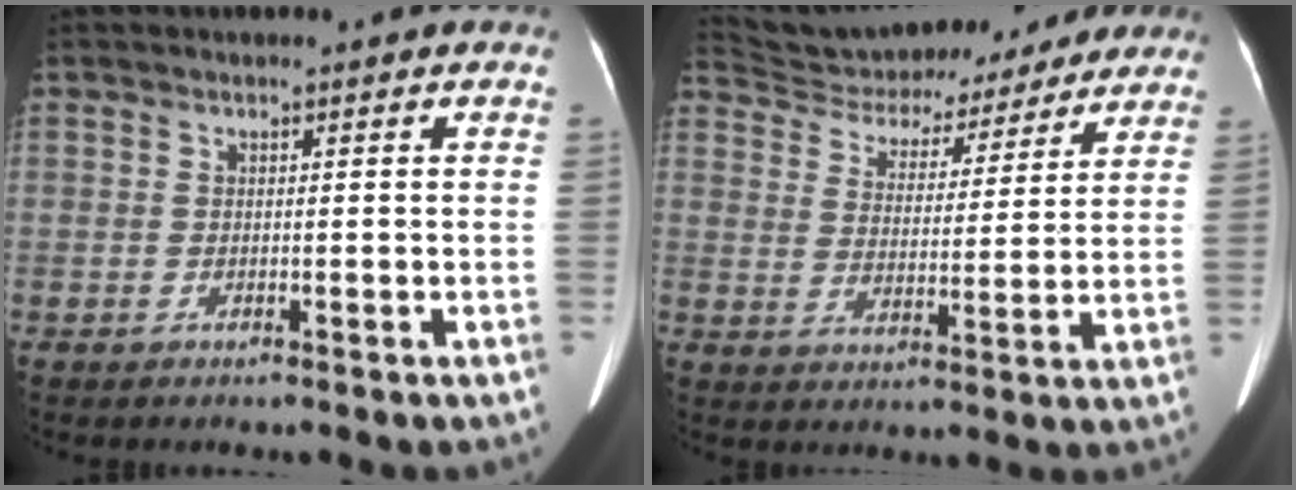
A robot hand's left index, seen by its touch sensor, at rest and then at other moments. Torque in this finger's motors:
{"motor_torque": [0.18, -0.64, 0.01, 0.01]}